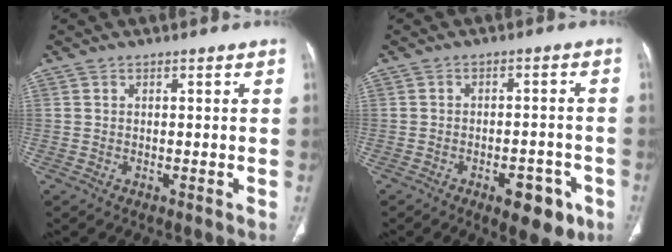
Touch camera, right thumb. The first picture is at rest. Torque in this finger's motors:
{"motor_torque": [2.76, 1.18, 0.63, -0.95, 0.20]}